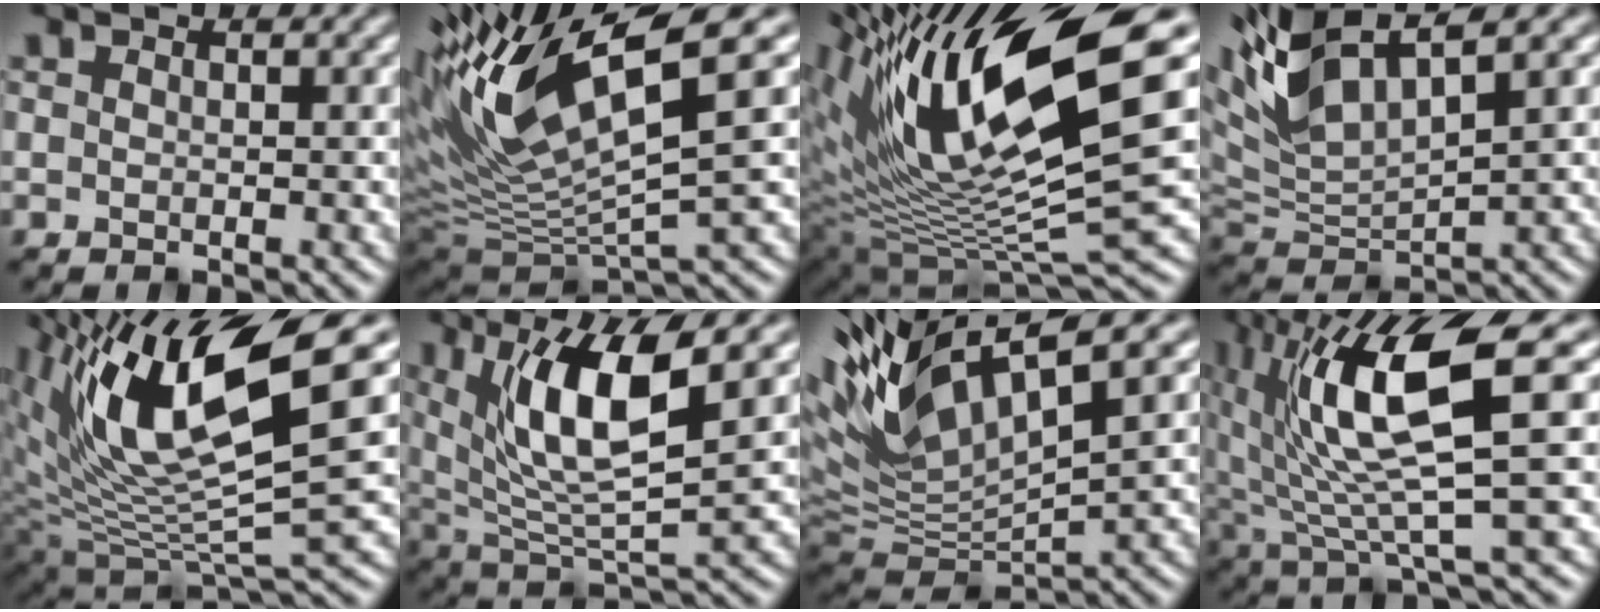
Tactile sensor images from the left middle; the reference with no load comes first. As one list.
[{"total": 10.9, "force": [4.4, 3.2, 9.4], "torque": [-0.187, 0.010, 0.084]}, {"total": 14.3, "force": [5.8, 3.9, 12.5], "torque": [-0.237, 0.005, 0.108]}, {"total": 8.2, "force": [4.7, 2.7, 6.2], "torque": [-0.144, 0.024, 0.090]}, {"total": 12.2, "force": [5.4, 3.3, 10.5], "torque": [-0.196, -0.001, 0.106]}, {"total": 9.4, "force": [3.5, 2.9, 8.2], "torque": [-0.155, -0.005, 0.066]}, {"total": 10.0, "force": [4.8, 2.8, 8.2], "torque": [-0.181, 0.016, 0.095]}, {"total": 9.9, "force": [2.7, 2.3, 9.3], "torque": [-0.167, -0.004, 0.051]}]